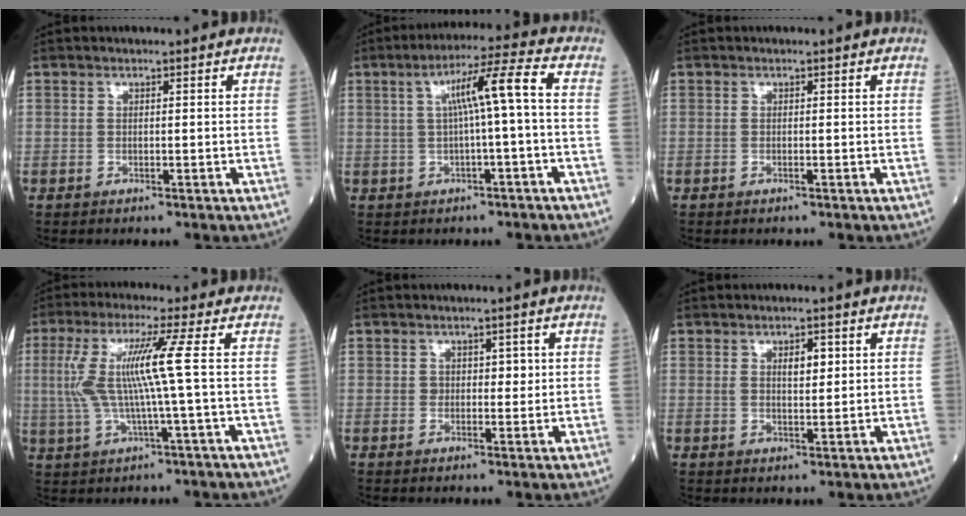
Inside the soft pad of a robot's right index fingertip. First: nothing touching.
{"total": 7.4, "force": [0.4, -0.6, 7.4], "torque": [-0.120, 0.022, 0.008]}
{"total": 0.0}
{"total": 9.0, "force": [0.9, -1.1, 8.9], "torque": [-0.192, 0.011, 0.019]}
{"total": 2.2, "force": [0.5, 1.5, 1.5], "torque": [-0.013, 0.002, 0.006]}
{"total": 2.9, "force": [1.1, 1.1, 2.5], "torque": [-0.040, -0.001, 0.017]}